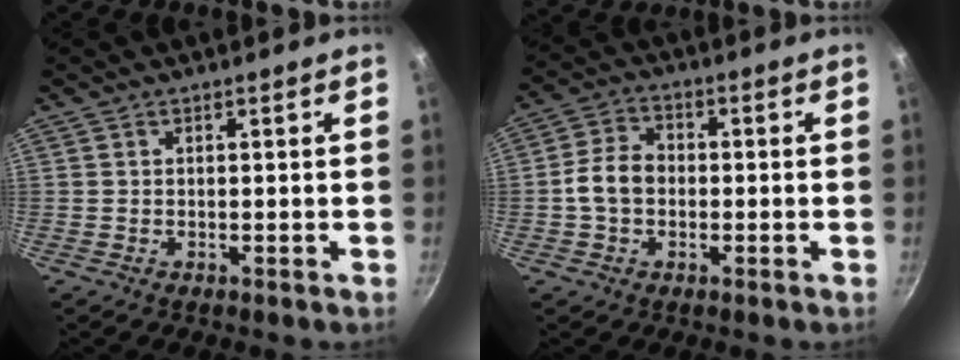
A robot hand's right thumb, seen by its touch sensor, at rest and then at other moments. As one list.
[{"total": 6.9, "force": [-0.9, 5.2, 4.5], "torque": [-0.077, 0.023, -0.024]}]